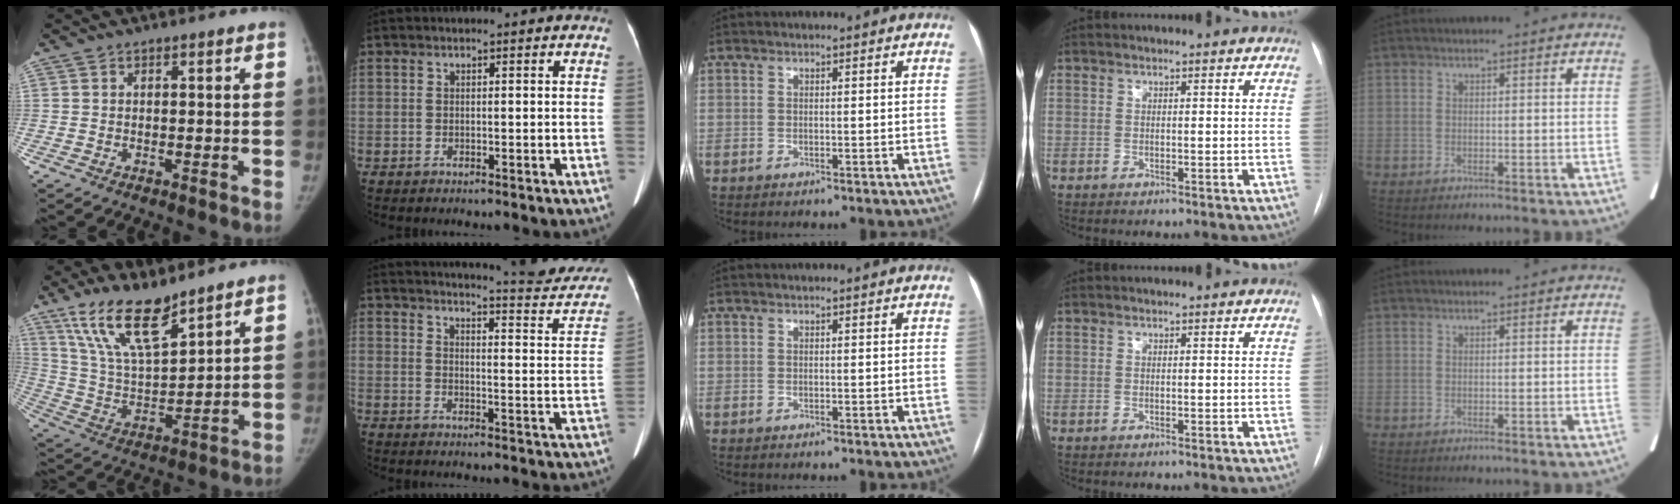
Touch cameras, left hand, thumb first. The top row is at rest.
{"thumb": {"total": 15.8, "force": [11.4, 4.9, 9.7], "torque": [-0.159, -0.059, 0.229]}, "index": {"total": 19.5, "force": [18.5, 2.0, 5.8], "torque": [-0.069, -0.073, 0.208]}}